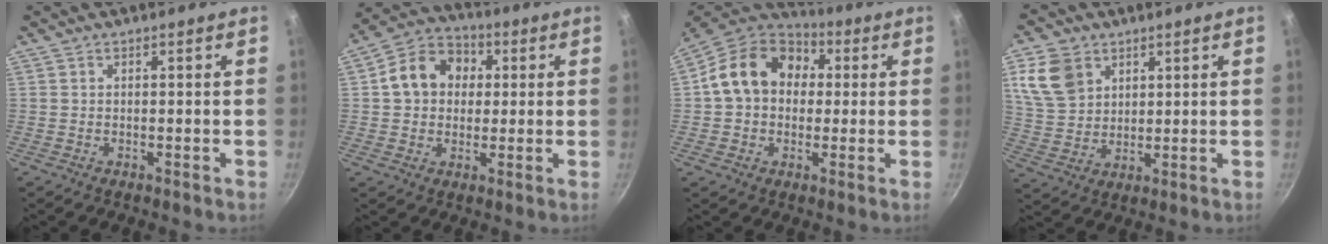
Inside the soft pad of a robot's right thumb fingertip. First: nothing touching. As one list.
[{"total": 11.5, "force": [2.0, 9.5, 6.2], "torque": [-0.073, 0.021, 0.016]}, {"total": 16.8, "force": [2.6, 13.3, 9.9], "torque": [-0.143, 0.036, 0.027]}, {"total": 10.4, "force": [4.5, 7.8, 5.1], "torque": [-0.080, -0.008, 0.097]}]